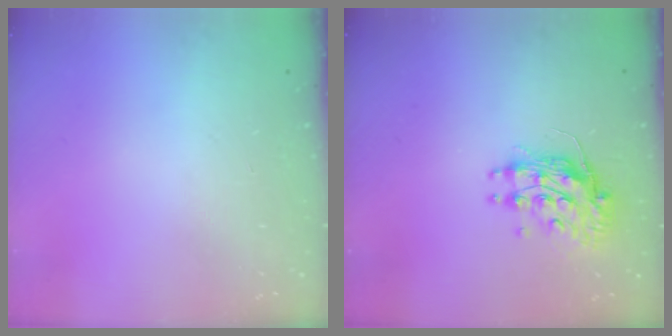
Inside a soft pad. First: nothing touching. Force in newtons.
{"total": 10.6, "press": 10.6, "slide": 0.7}